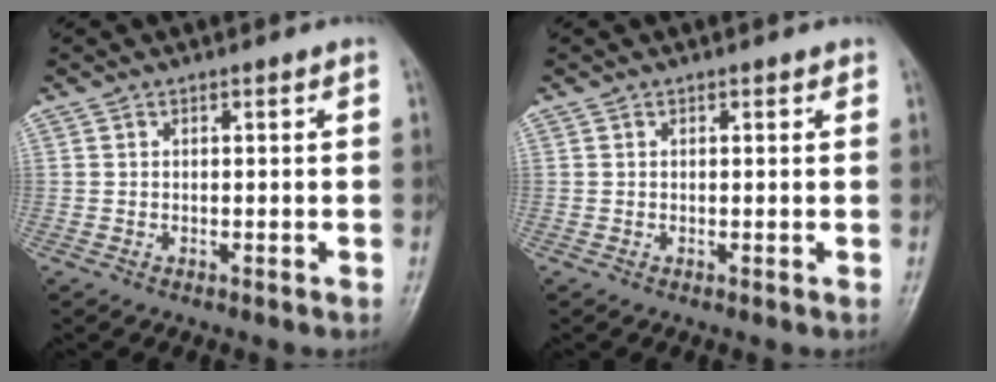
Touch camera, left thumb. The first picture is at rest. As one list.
[{"total": 0.5, "force": [0.4, 0.3, 0.2], "torque": [-0.001, -0.002, 0.001]}]